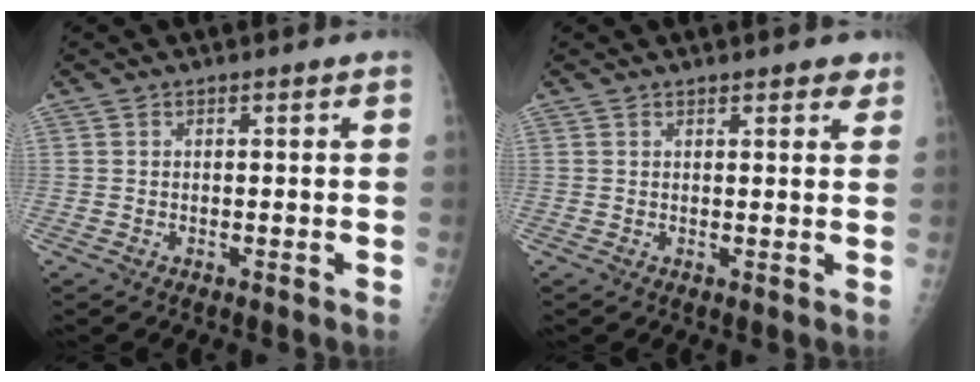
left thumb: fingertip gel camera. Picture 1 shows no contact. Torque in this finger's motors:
{"motor_torque": [-0.18, -0.28, 0.00, -0.04, 0.04]}